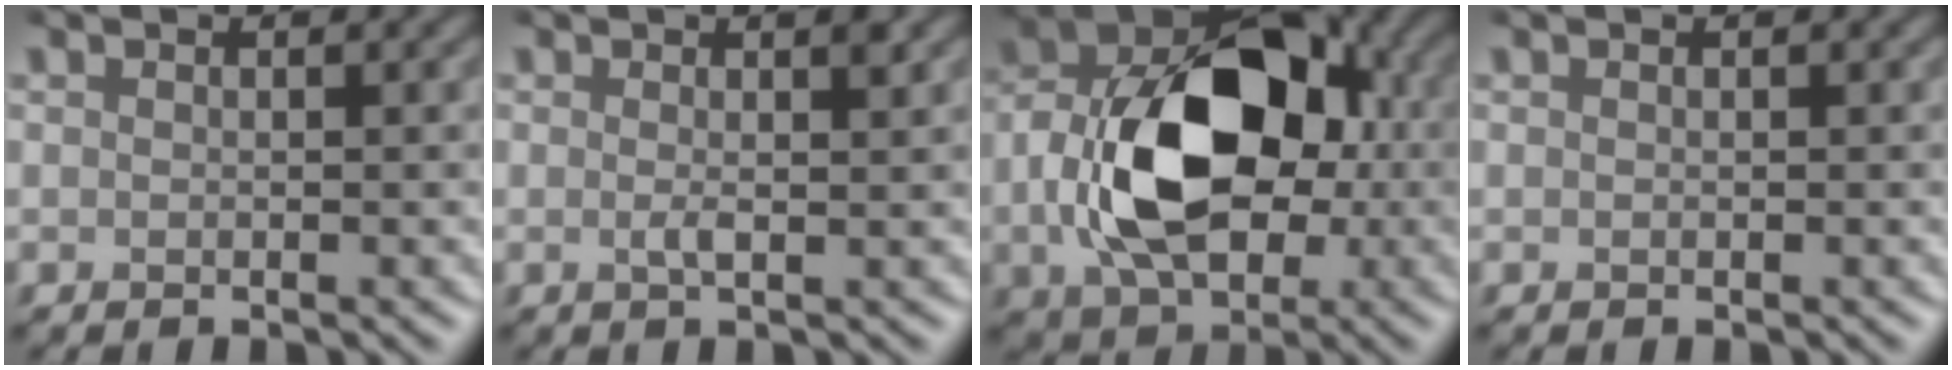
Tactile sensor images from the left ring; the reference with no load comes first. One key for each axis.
{"total": 1.7, "fx": 0.3, "fy": 0.2, "fz": 1.6, "tx": -0.028, "ty": -0.001, "tz": 0.001}
{"total": 12.5, "fx": -1.0, "fy": 7.9, "fz": 9.6, "tx": -0.165, "ty": 0.014, "tz": -0.021}
{"total": 0.0}